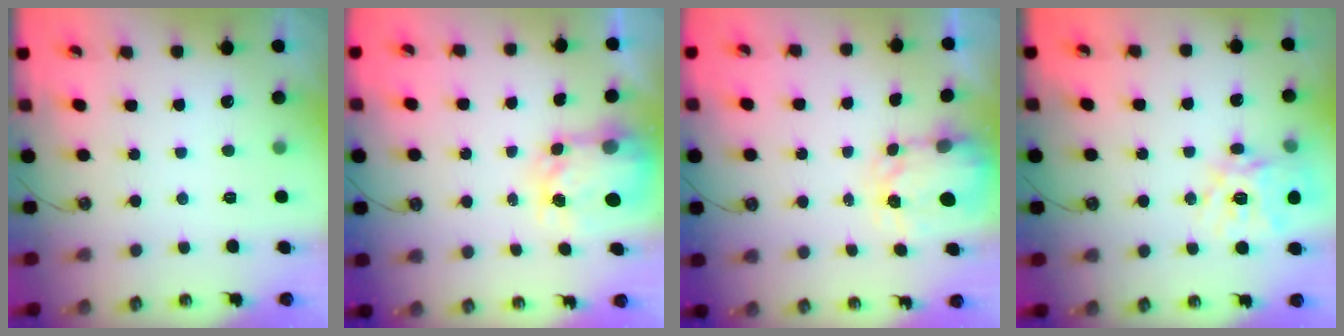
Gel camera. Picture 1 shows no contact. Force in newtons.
{"total": 5.3, "press": 5.2, "slide": 0.7}
{"total": 3.3, "press": 3.3, "slide": 0.6}
{"total": 17.0, "press": 16.8, "slide": 2.4}